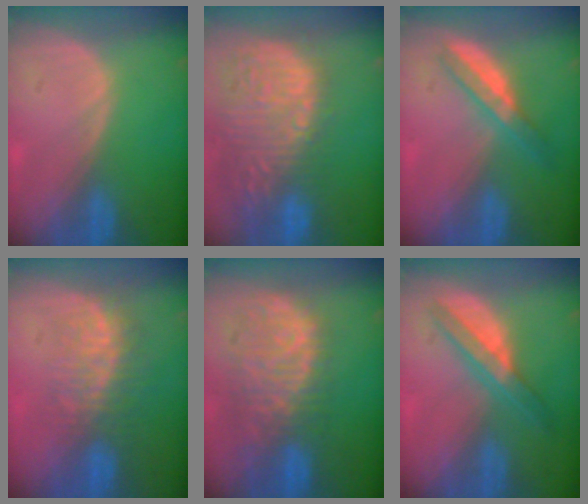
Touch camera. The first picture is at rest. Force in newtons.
{"total": 15.4, "press": 12.6, "slide": 8.8}
{"total": 5.5, "press": 4.8, "slide": 2.6}
{"total": 8.0, "press": 7.5, "slide": 2.8}
{"total": 11.0, "press": 9.4, "slide": 5.7}
{"total": 6.2, "press": 5.5, "slide": 2.8}